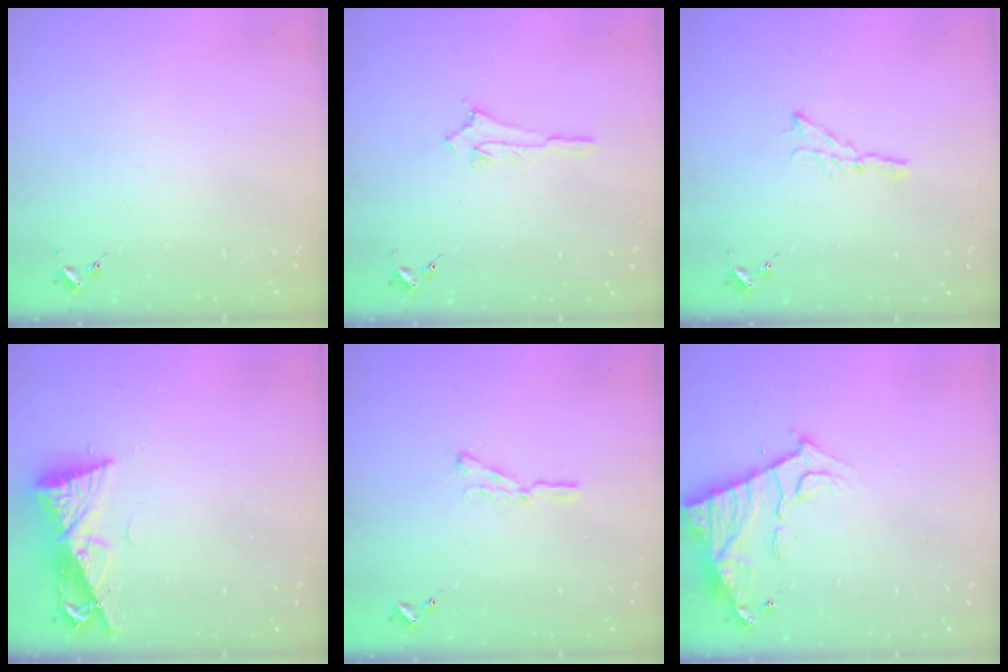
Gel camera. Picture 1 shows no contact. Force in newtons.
{"total": 2.9, "press": 2.9, "slide": 0.2}
{"total": 5.3, "press": 5.3, "slide": 0.2}
{"total": 9.7, "press": 9.7, "slide": 0.7}
{"total": 4.7, "press": 4.6, "slide": 0.6}
{"total": 11.7, "press": 11.6, "slide": 0.8}